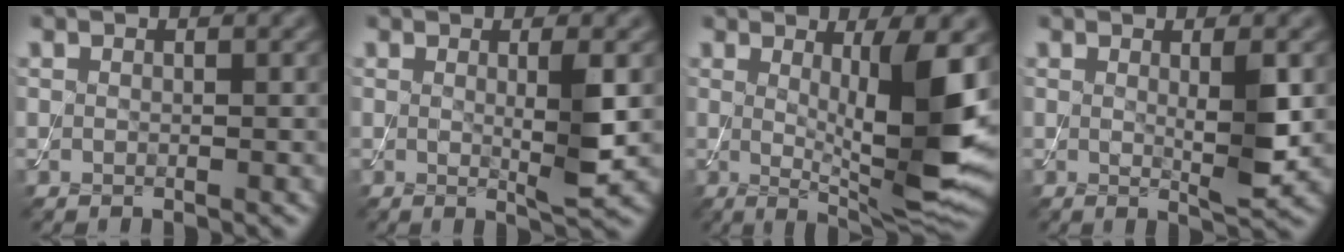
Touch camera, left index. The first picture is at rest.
{"total": 3.0, "force": [0.2, 0.3, 3.0], "torque": [-0.049, -0.009, 0.004]}
{"total": 9.2, "force": [1.0, 1.7, 8.9], "torque": [-0.134, -0.024, 0.026]}
{"total": 3.0, "force": [0.4, 0.4, 2.9], "torque": [-0.048, -0.010, 0.008]}